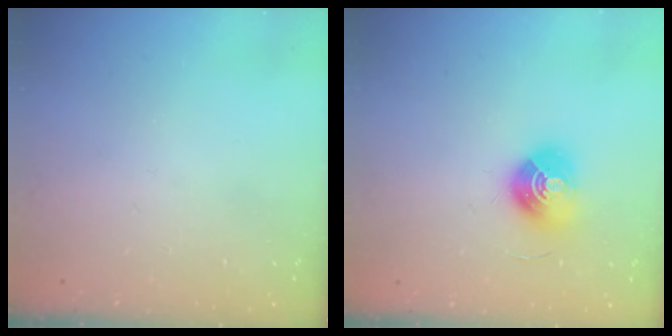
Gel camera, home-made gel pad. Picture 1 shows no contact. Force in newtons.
{"total": 10.3, "press": 10.3, "slide": 0.5}